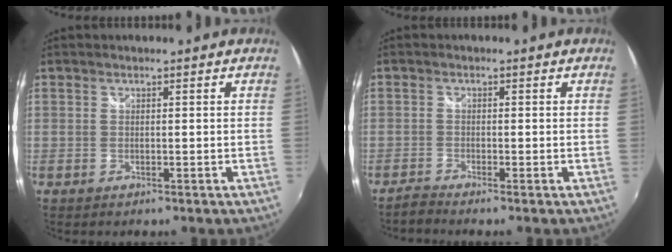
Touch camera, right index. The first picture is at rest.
{"total": 1.5, "force": [-1.4, -0.4, 0.5], "torque": [-0.015, -0.007, -0.035]}